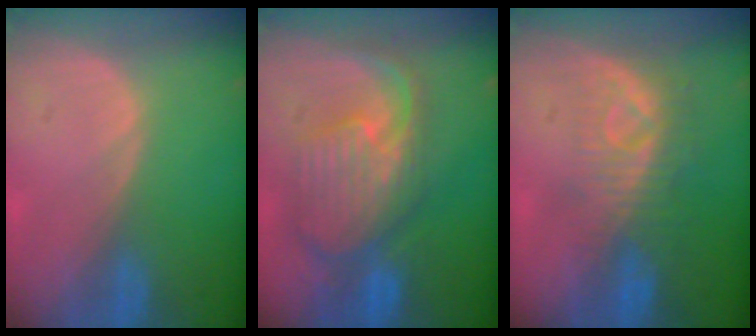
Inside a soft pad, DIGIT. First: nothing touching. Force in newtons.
{"total": 10.5, "press": 9.4, "slide": 4.8}
{"total": 8.3, "press": 7.4, "slide": 3.7}